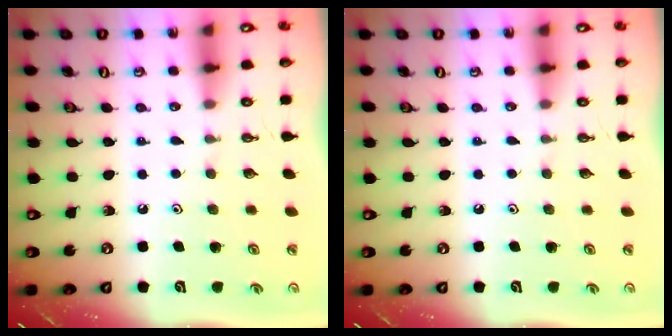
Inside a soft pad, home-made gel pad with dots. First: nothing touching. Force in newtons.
{"total": 0.0}